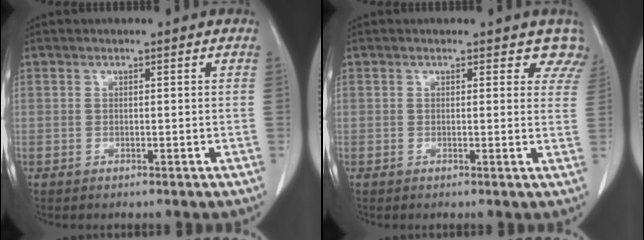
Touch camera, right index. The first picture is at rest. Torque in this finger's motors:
{"motor_torque": [0.03, 0.06, 0.01, 0.00]}